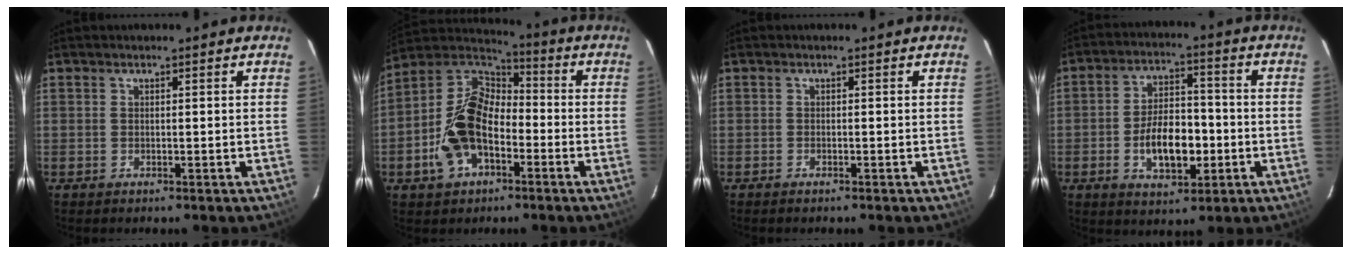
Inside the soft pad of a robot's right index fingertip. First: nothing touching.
{"total": 14.6, "force": [-4.7, 9.5, 10.1], "torque": [-0.216, 0.020, -0.089]}
{"total": 0.7, "force": [-0.7, 0.1, 0.2], "torque": [-0.003, -0.002, -0.012]}
{"total": 10.8, "force": [-2.9, 5.7, 8.7], "torque": [-0.164, 0.014, -0.039]}